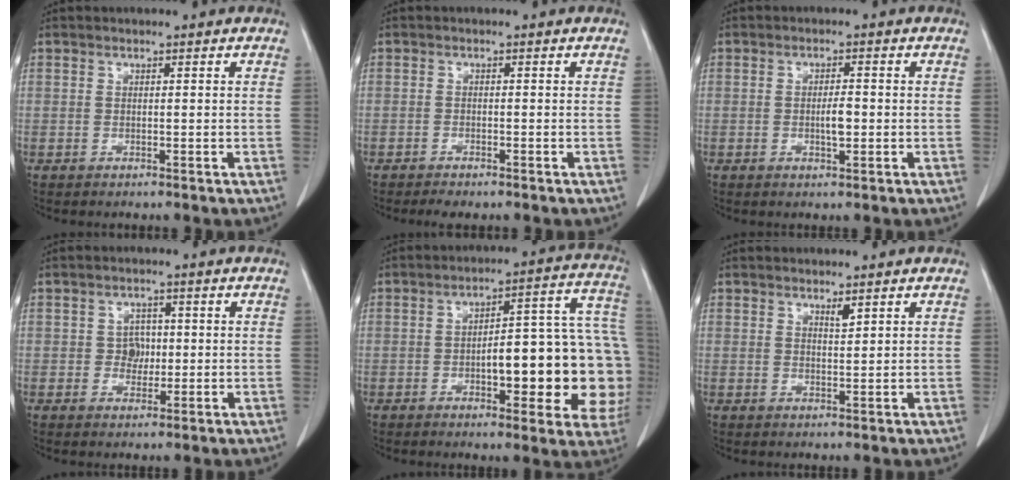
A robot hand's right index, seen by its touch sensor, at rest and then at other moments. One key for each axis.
{"total": 1.8, "fx": -1.5, "fy": 0.6, "fz": 0.9, "tx": -0.016, "ty": -0.003, "tz": -0.021}
{"total": 2.7, "fx": -0.4, "fy": 0.8, "fz": 2.6, "tx": -0.046, "ty": 0.001, "tz": -0.004}
{"total": 2.7, "fx": 0.0, "fy": 2.4, "fz": 1.3, "tx": -0.013, "ty": 0.005, "tz": 0.000}
{"total": 19.8, "fx": -3.4, "fy": 5.7, "fz": 18.7, "tx": -0.165, "ty": 0.050, "tz": -0.029}
{"total": 1.3, "fx": 1.0, "fy": 0.2, "fz": 0.9, "tx": -0.018, "ty": -0.005, "tz": 0.017}